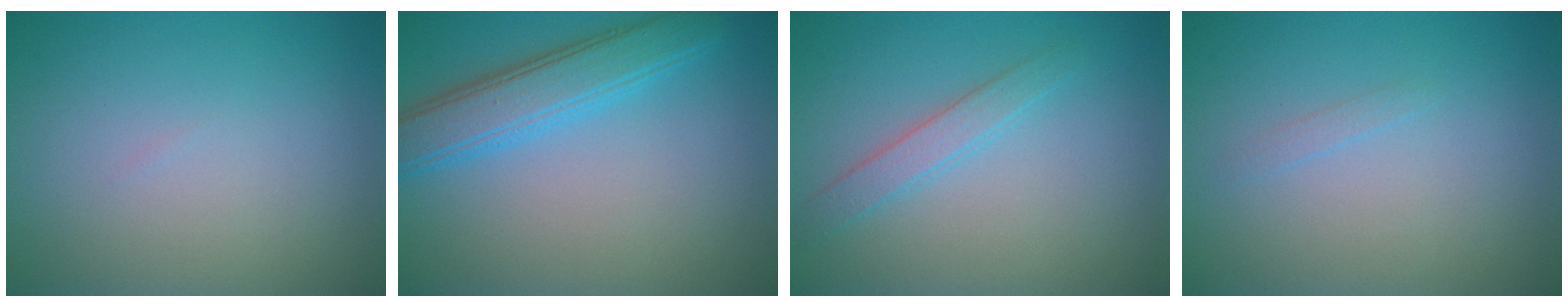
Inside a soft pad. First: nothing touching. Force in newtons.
{"total": 4.6, "press": 4.6, "slide": 0.1}
{"total": 2.0, "press": 2.0, "slide": 0.1}
{"total": 0.5, "press": 0.5, "slide": 0.1}